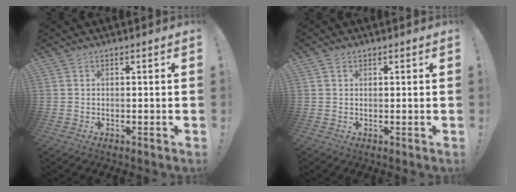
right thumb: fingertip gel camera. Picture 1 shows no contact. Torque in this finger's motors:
{"motor_torque": [-0.77, 0.17, -0.46, 0.06, 0.17]}